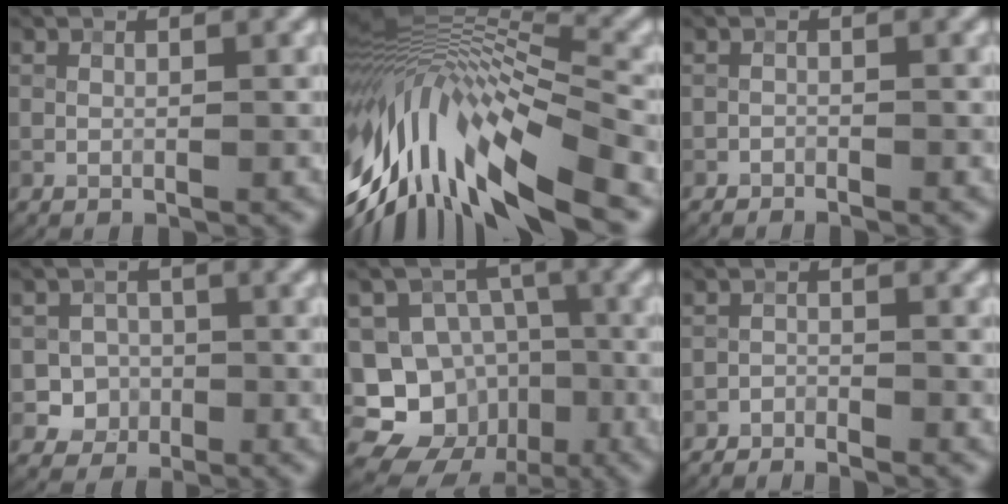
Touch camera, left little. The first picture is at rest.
{"total": 13.9, "force": [-5.0, 5.0, 11.9], "torque": [-0.238, 0.014, -0.087]}
{"total": 0.9, "force": [-0.9, 0.1, -0.1], "torque": [0.005, 0.001, -0.019]}
{"total": 2.9, "force": [-0.9, 2.7, 0.5], "torque": [0.015, 0.005, -0.026]}
{"total": 13.2, "force": [-5.5, 11.4, 3.8], "torque": [-0.066, -0.003, -0.094]}
{"total": 2.1, "force": [-2.1, 0.2, 0.0], "torque": [-0.001, 0.002, -0.042]}